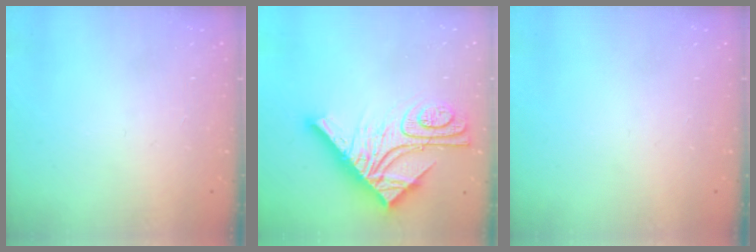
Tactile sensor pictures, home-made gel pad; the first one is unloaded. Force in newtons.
{"total": 21.2, "press": 21.1, "slide": 1.8}
{"total": 0.0}